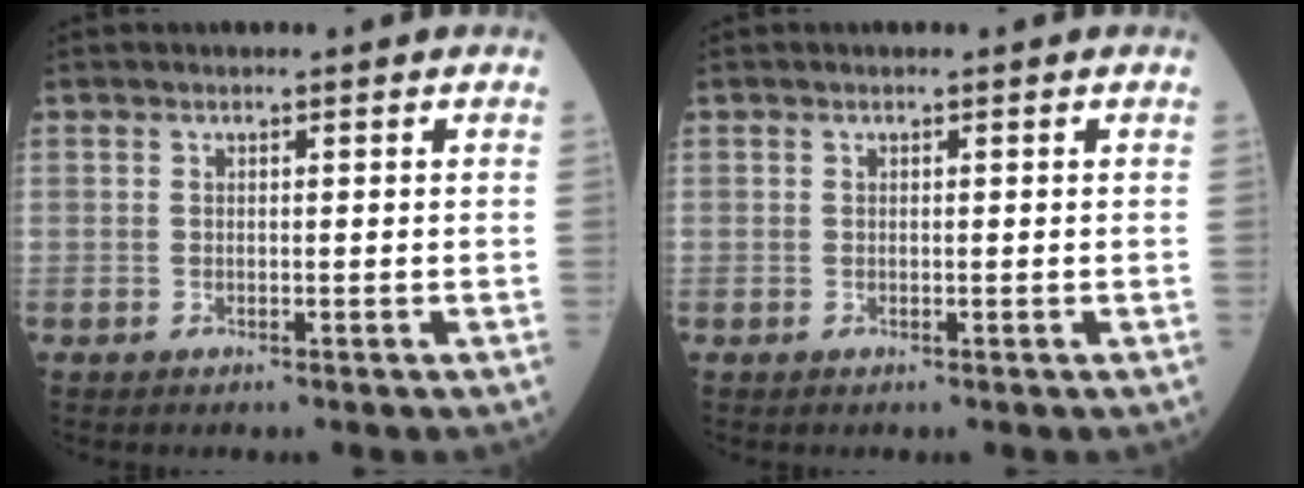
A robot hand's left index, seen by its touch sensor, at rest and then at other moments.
{"total": 0.0}